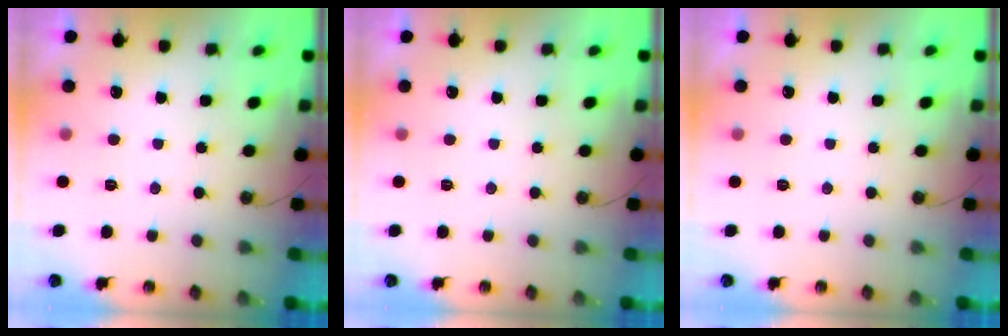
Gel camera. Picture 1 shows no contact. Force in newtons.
{"total": 0.0}
{"total": 0.0}